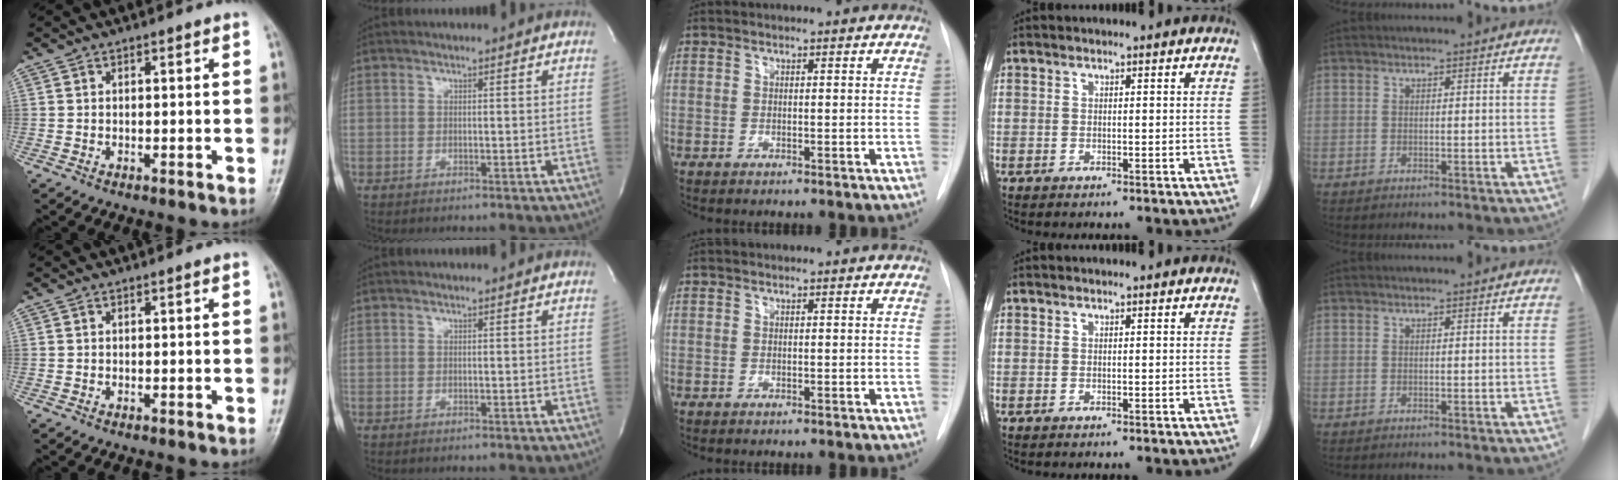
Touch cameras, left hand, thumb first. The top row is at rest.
{}